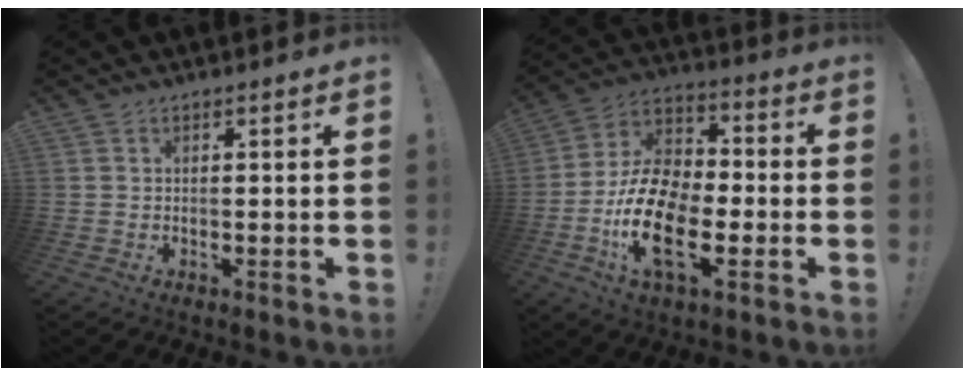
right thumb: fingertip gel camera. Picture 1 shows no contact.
{"total": 18.8, "force": [-6.3, 10.4, 14.4], "torque": [-0.275, 0.031, -0.102]}